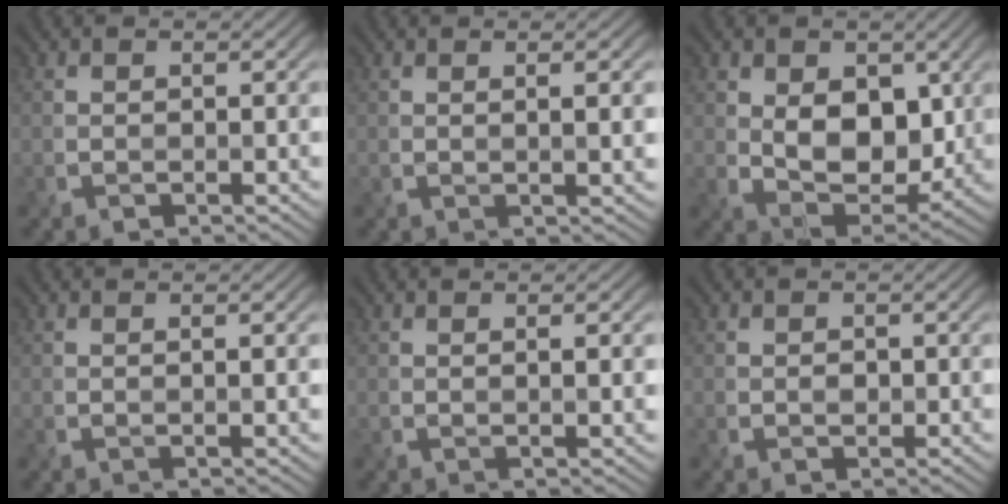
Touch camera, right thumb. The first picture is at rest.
{"total": 2.6, "force": [0.5, 0.3, 2.6], "torque": [-0.041, 0.006, 0.007]}
{"total": 8.5, "force": [1.6, 5.6, 6.2], "torque": [-0.125, -0.012, 0.024]}
{"total": 1.0, "force": [0.2, -0.1, 0.9], "torque": [-0.018, 0.004, 0.002]}
{"total": 1.9, "force": [0.4, 0.1, 1.9], "torque": [-0.032, 0.006, 0.005]}
{"total": 0.8, "force": [-0.1, 0.6, 0.5], "torque": [-0.012, -0.004, -0.001]}